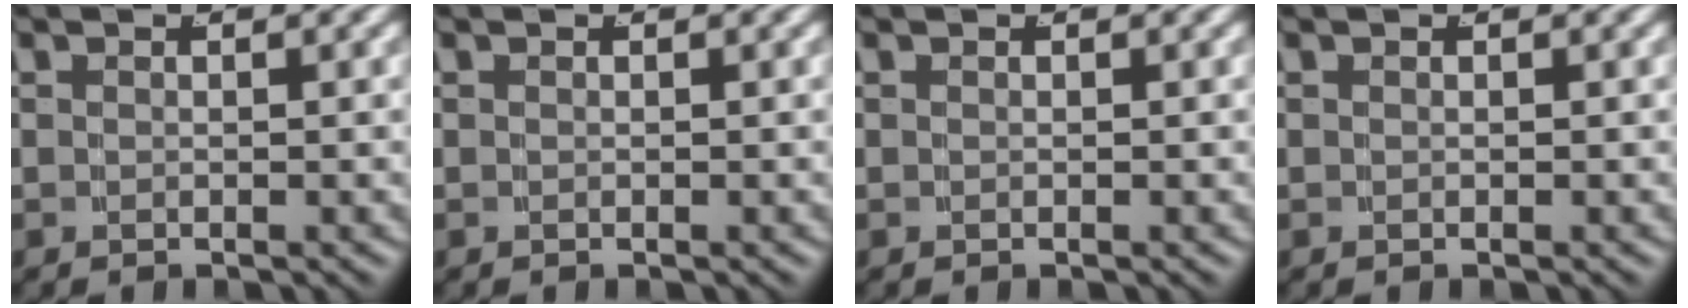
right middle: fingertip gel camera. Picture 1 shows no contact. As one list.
[{"total": 0.0}, {"total": 0.0}, {"total": 0.0}]